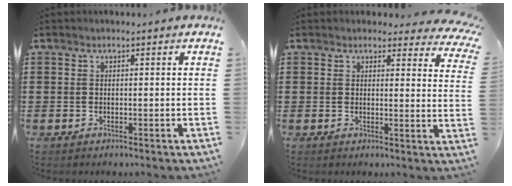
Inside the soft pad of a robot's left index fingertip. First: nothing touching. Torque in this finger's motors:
{"motor_torque": [2.14, 0.00, 0.42, -0.02]}